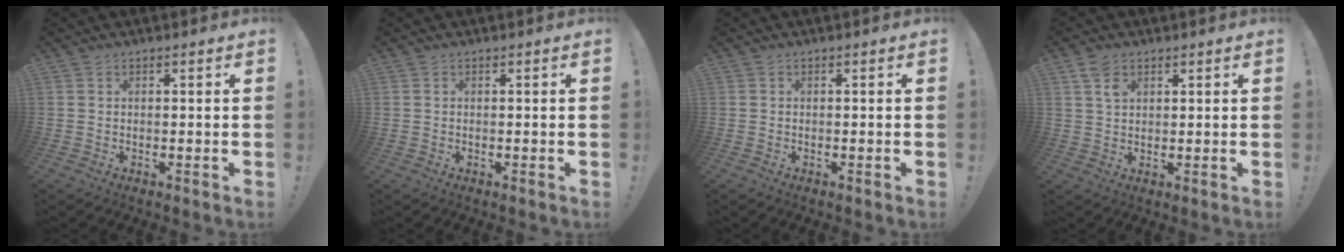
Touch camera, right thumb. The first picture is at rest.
{"total": 0.0}
{"total": 0.0}
{"total": 4.6, "force": [2.5, 2.8, 2.6], "torque": [-0.042, -0.006, 0.047]}